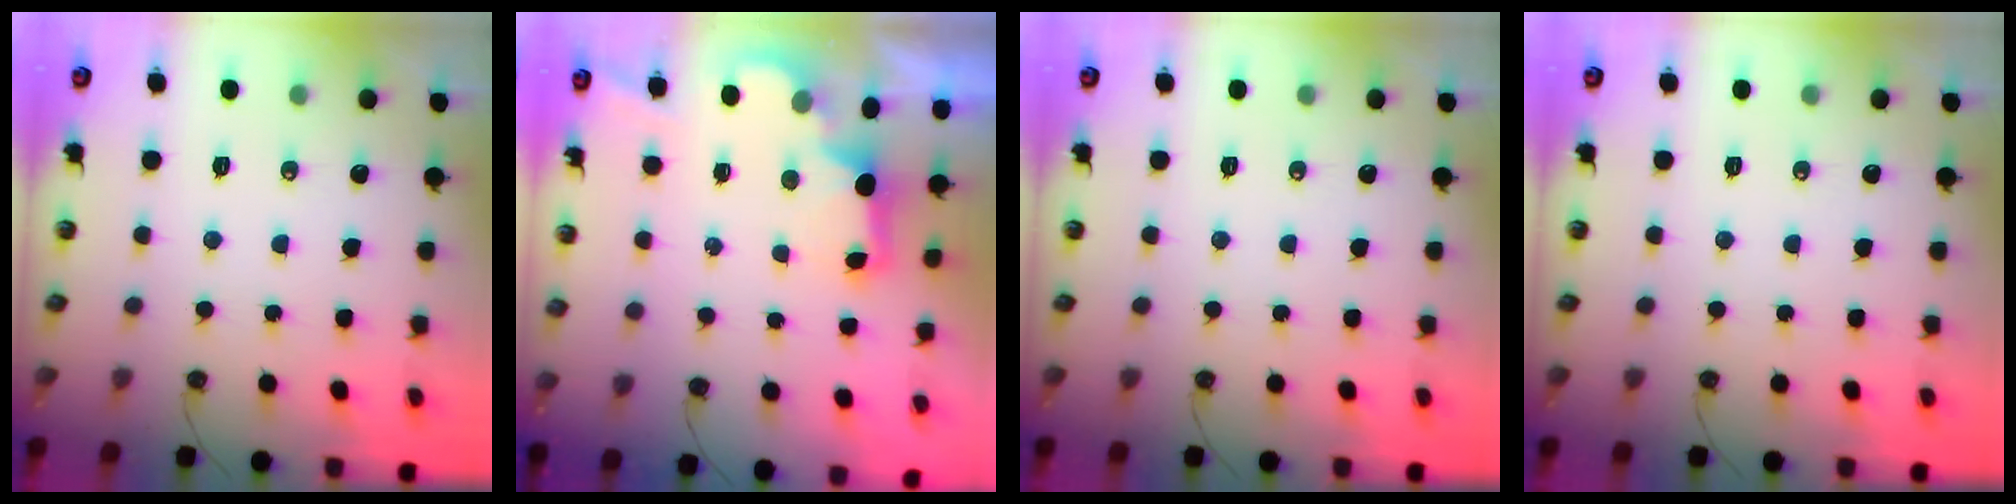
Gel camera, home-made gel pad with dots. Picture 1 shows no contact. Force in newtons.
{"total": 2.4, "press": 2.3, "slide": 0.7}
{"total": 0.0}
{"total": 0.0}